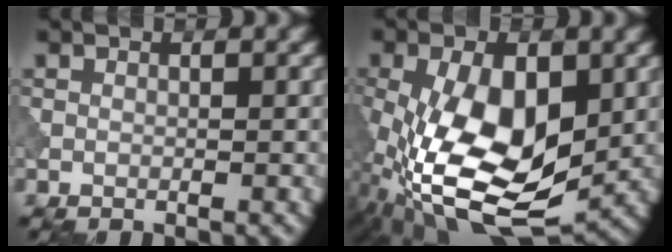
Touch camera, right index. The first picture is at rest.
{"total": 13.1, "force": [-2.7, 6.7, 11.0], "torque": [-0.214, -0.012, -0.046]}